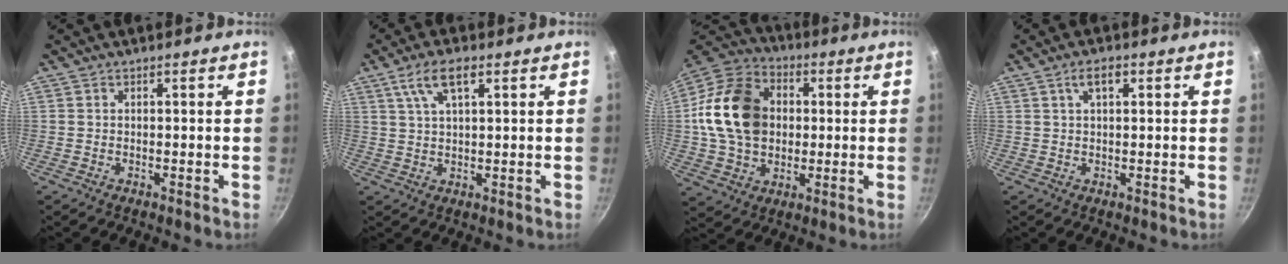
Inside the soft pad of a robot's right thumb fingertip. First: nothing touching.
{"total": 6.6, "force": [3.1, 2.4, 5.3], "torque": [-0.101, 0.003, 0.061]}
{"total": 19.2, "force": [1.6, 14.6, 12.3], "torque": [-0.199, 0.021, 0.021]}
{"total": 3.2, "force": [1.3, 1.4, 2.6], "torque": [-0.043, 0.006, 0.023]}